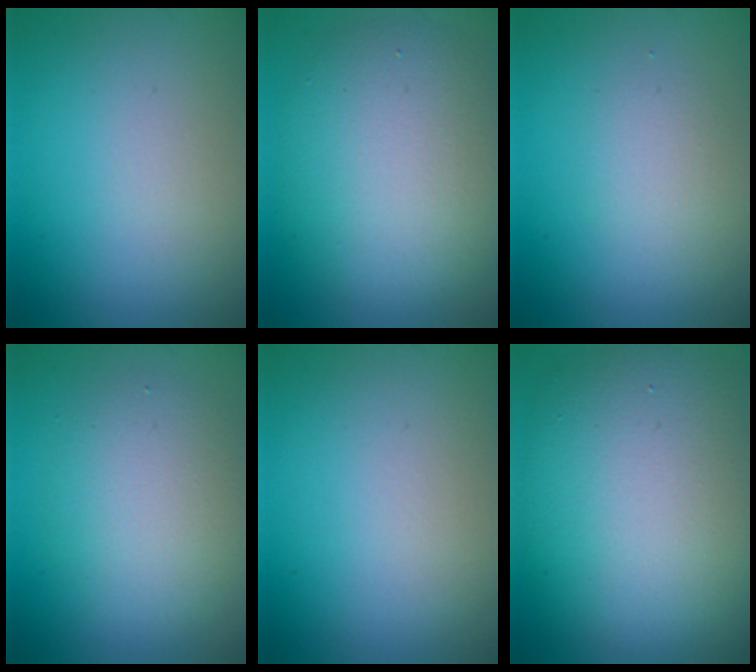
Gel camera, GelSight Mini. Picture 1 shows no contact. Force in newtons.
{"total": 8.3, "press": 8.2, "slide": 0.5}
{"total": 1.5, "press": 1.5, "slide": 0.1}
{"total": 4.1, "press": 4.1, "slide": 0.1}
{"total": 0.0}
{"total": 13.5, "press": 13.5, "slide": 0.4}